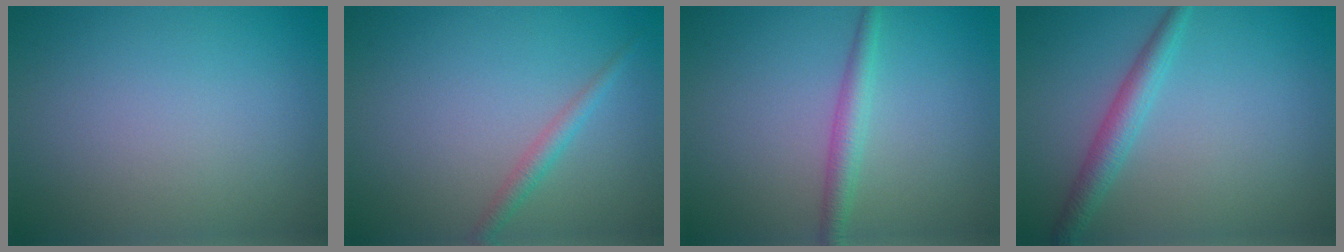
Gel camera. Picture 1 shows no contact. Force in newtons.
{"total": 1.6, "press": 1.6, "slide": 0.0}
{"total": 2.2, "press": 2.2, "slide": 0.1}
{"total": 2.5, "press": 2.5, "slide": 0.1}